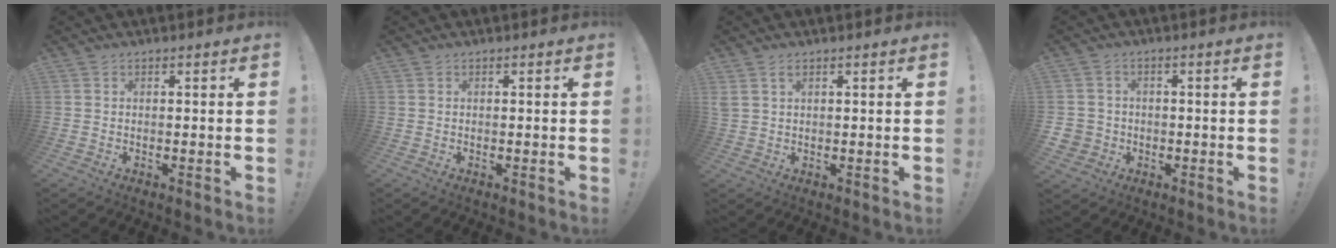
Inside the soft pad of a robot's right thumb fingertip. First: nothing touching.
{"total": 0.0}
{"total": 2.4, "force": [1.3, 1.2, 1.6], "torque": [-0.031, 0.001, 0.024]}
{"total": 4.2, "force": [-0.6, 4.0, 1.4], "torque": [-0.030, 0.008, -0.008]}